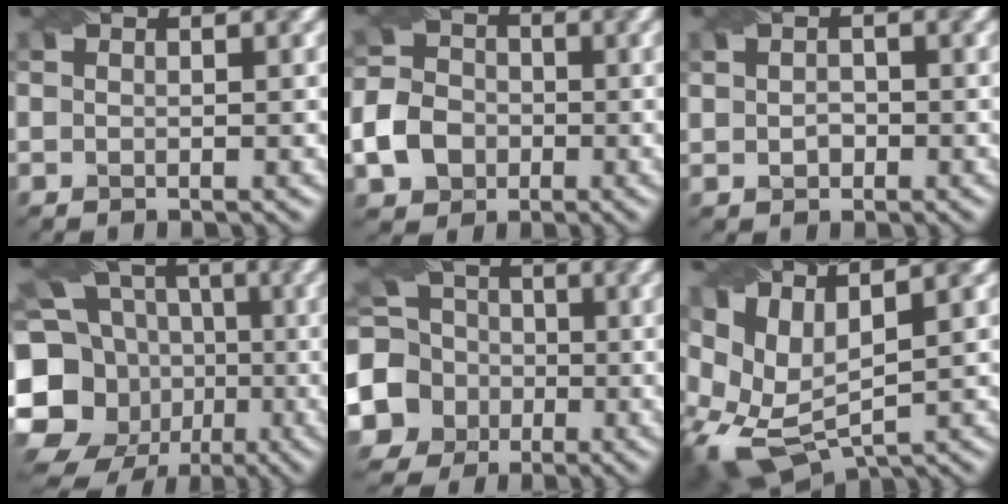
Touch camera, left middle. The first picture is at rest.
{"total": 5.0, "force": [-1.9, 4.2, 2.0], "torque": [-0.041, 0.003, -0.043]}
{"total": 1.3, "force": [-0.1, 1.1, 0.8], "torque": [-0.017, 0.001, -0.001]}
{"total": 15.6, "force": [-4.4, 13.2, 7.1], "torque": [-0.162, -0.010, -0.082]}
{"total": 10.2, "force": [-2.2, 9.2, 3.7], "torque": [-0.093, -0.008, -0.060]}
{"total": 9.4, "force": [2.5, 5.0, 7.6], "torque": [-0.176, -0.005, 0.052]}